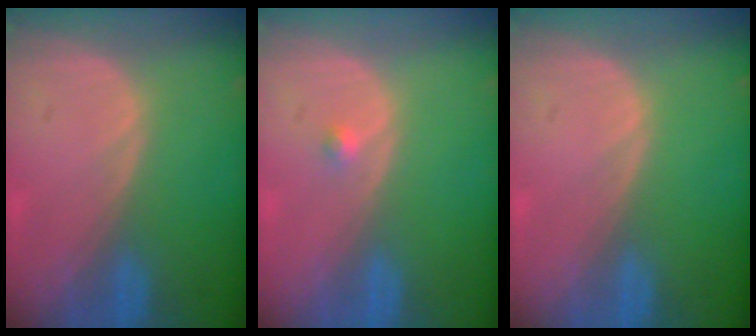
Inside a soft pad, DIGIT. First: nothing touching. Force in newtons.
{"total": 0.9, "press": 0.7, "slide": 0.6}
{"total": 0.0}